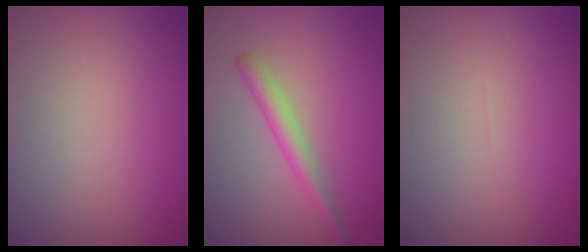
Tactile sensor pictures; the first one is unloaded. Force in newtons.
{"total": 2.3, "press": 2.3, "slide": 0.0}
{"total": 0.0}